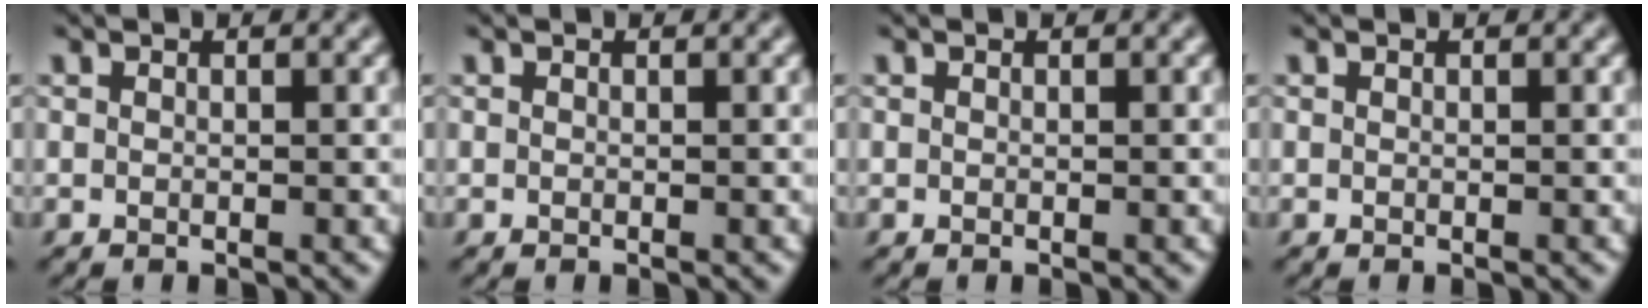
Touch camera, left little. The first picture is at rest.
{"total": 0.0}
{"total": 0.0}
{"total": 0.0}